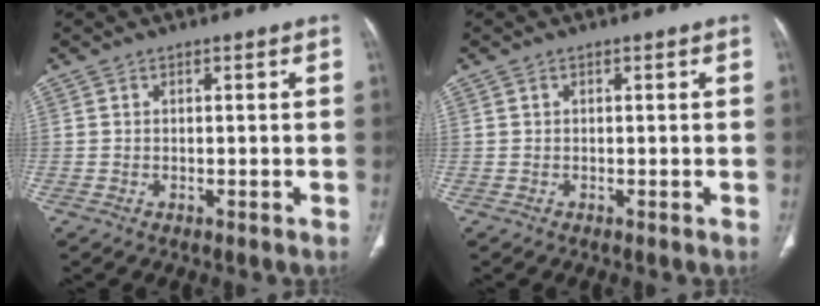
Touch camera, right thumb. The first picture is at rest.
{"total": 0.0}